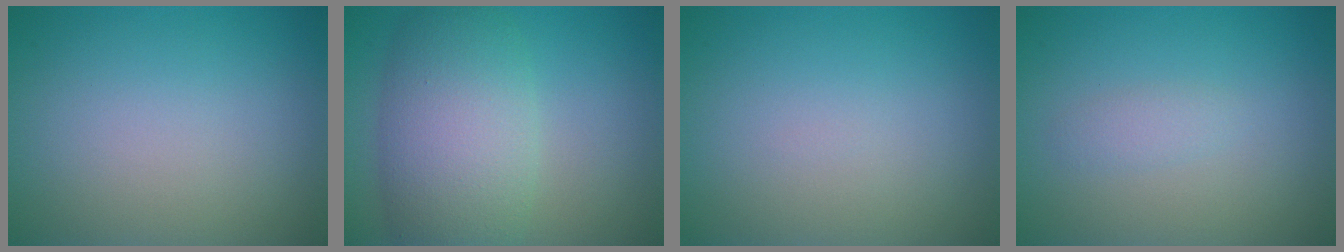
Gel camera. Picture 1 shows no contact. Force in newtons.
{"total": 7.9, "press": 7.9, "slide": 0.4}
{"total": 0.0}
{"total": 1.0, "press": 1.0, "slide": 0.0}